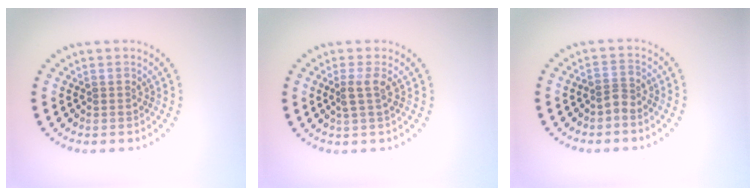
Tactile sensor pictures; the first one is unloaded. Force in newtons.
{"total": 1.7, "press": 1.3, "slide": 1.1}
{"total": 1.4, "press": 1.2, "slide": 0.9}